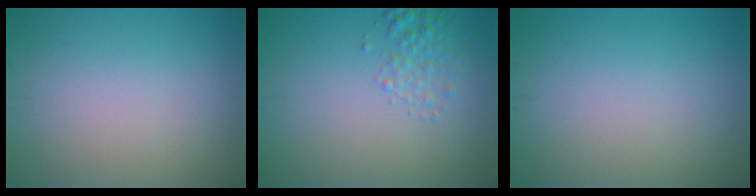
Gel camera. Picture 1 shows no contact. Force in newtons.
{"total": 1.8, "press": 1.8, "slide": 0.1}
{"total": 0.0}